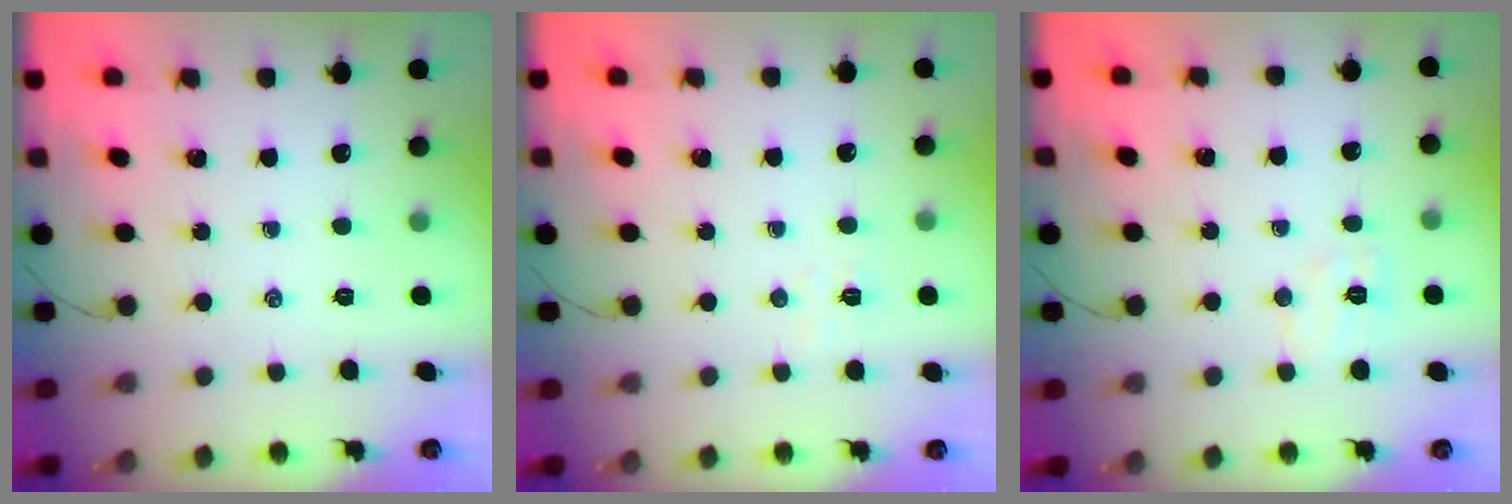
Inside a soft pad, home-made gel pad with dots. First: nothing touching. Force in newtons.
{"total": 3.9, "press": 3.8, "slide": 0.9}
{"total": 5.2, "press": 5.1, "slide": 1.1}